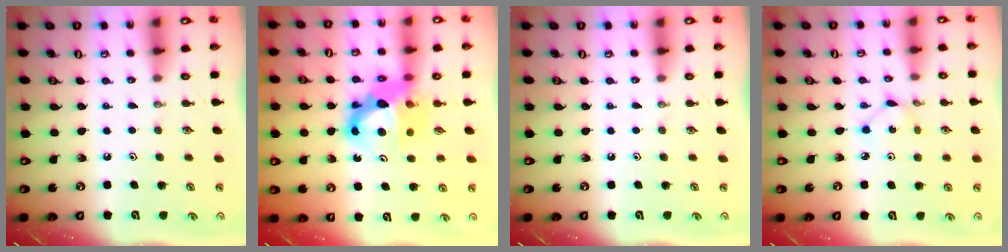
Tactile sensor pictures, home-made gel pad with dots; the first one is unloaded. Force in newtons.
{"total": 12.9, "press": 12.8, "slide": 1.5}
{"total": 0.0}
{"total": 1.3, "press": 1.3, "slide": 0.0}